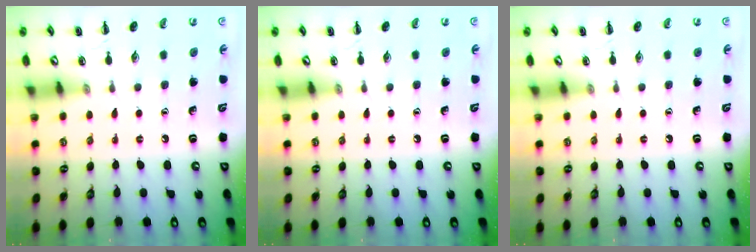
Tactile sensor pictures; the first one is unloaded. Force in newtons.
{"total": 0.0}
{"total": 0.0}